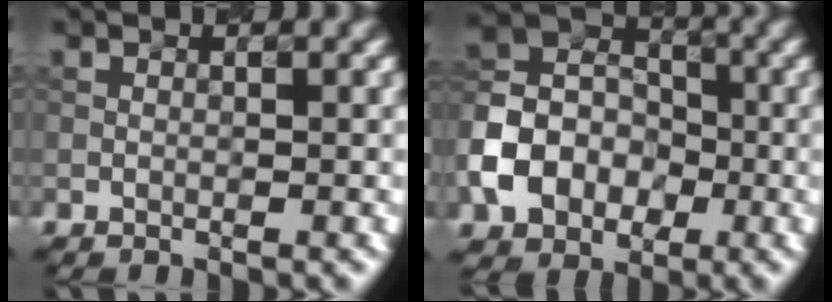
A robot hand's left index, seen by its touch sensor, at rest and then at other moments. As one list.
[{"total": 7.0, "force": [-2.6, 5.6, 3.5], "torque": [-0.069, 0.008, -0.059]}]